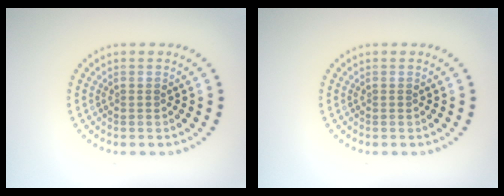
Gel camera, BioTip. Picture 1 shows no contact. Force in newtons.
{"total": 0.0}